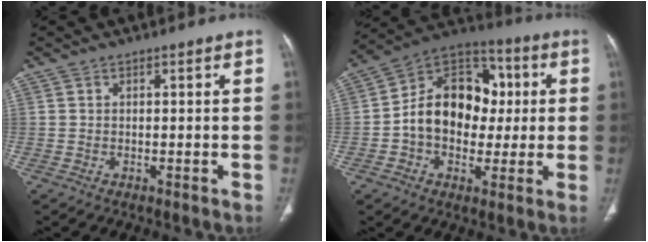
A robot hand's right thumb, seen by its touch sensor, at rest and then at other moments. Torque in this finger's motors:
{"motor_torque": [2.21, 2.12, 0.96, -0.88, 0.23]}